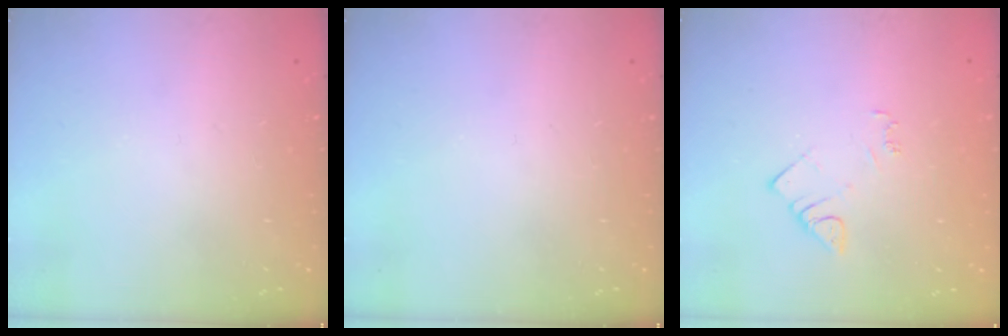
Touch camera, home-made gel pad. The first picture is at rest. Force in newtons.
{"total": 0.0}
{"total": 5.2, "press": 5.2, "slide": 0.7}